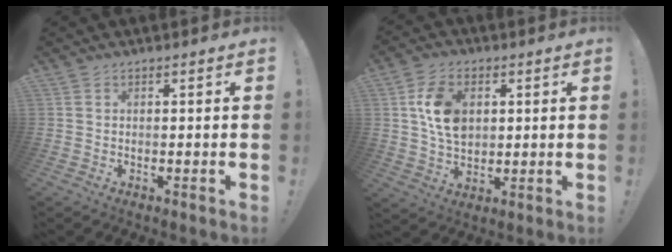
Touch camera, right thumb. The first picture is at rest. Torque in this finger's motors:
{"motor_torque": [1.13, 1.10, 1.23, -1.16, 0.09]}